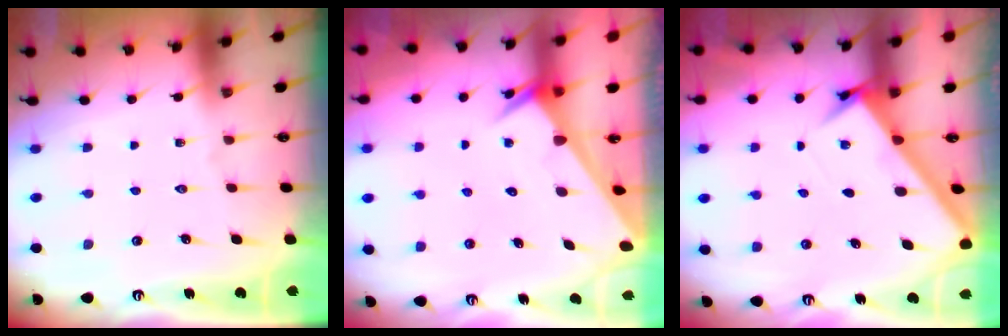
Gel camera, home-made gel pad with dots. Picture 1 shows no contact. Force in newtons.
{"total": 2.4, "press": 2.4, "slide": 0.1}
{"total": 2.8, "press": 2.7, "slide": 0.3}